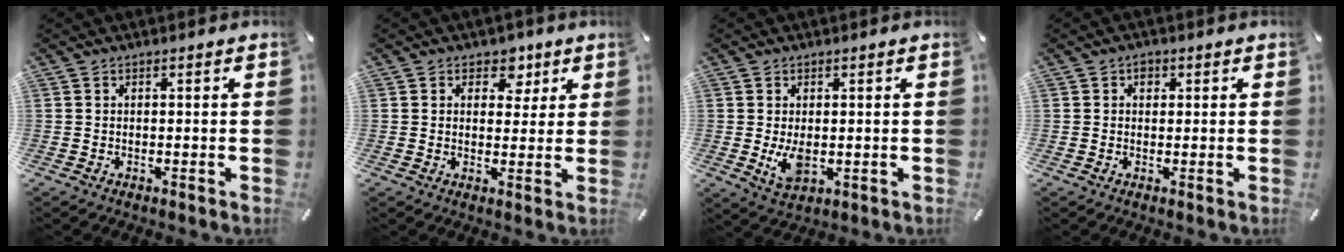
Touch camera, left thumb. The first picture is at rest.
{"total": 5.7, "force": [2.5, 4.5, 2.5], "torque": [-0.015, -0.007, 0.035]}
{"total": 5.5, "force": [-0.2, 3.3, 4.4], "torque": [-0.089, -0.010, -0.008]}
{"total": 1.5, "force": [0.4, 1.3, 0.6], "torque": [-0.005, 0.004, 0.004]}